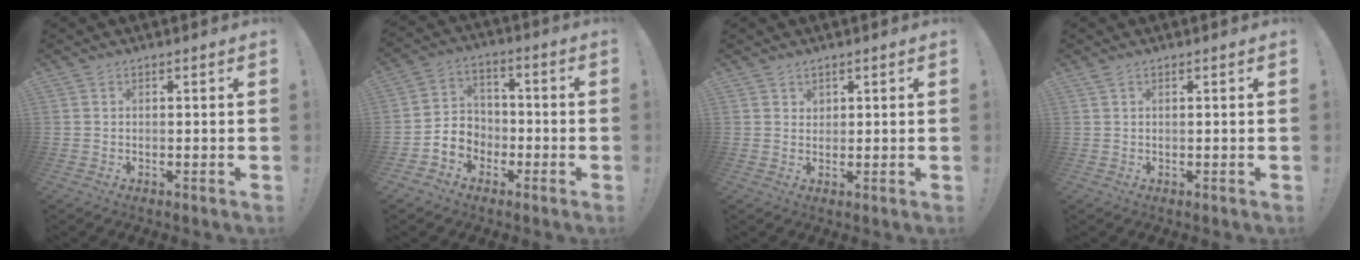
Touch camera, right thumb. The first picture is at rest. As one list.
[{"total": 6.1, "force": [-2.5, 5.4, 1.0], "torque": [-0.025, 0.016, -0.047]}, {"total": 1.7, "force": [1.4, 1.0, 0.4], "torque": [0.000, -0.009, 0.024]}, {"total": 0.9, "force": [0.8, 0.0, 0.5], "torque": [-0.009, 0.000, 0.013]}]